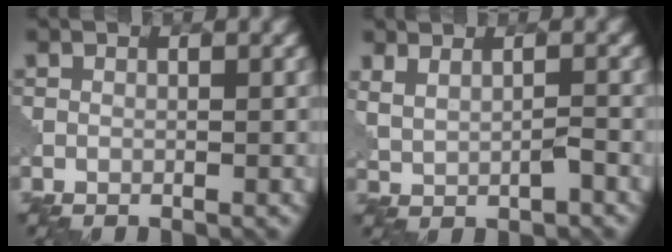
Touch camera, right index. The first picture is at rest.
{"total": 1.9, "force": [0.9, 0.8, 1.5], "torque": [-0.038, -0.005, 0.022]}